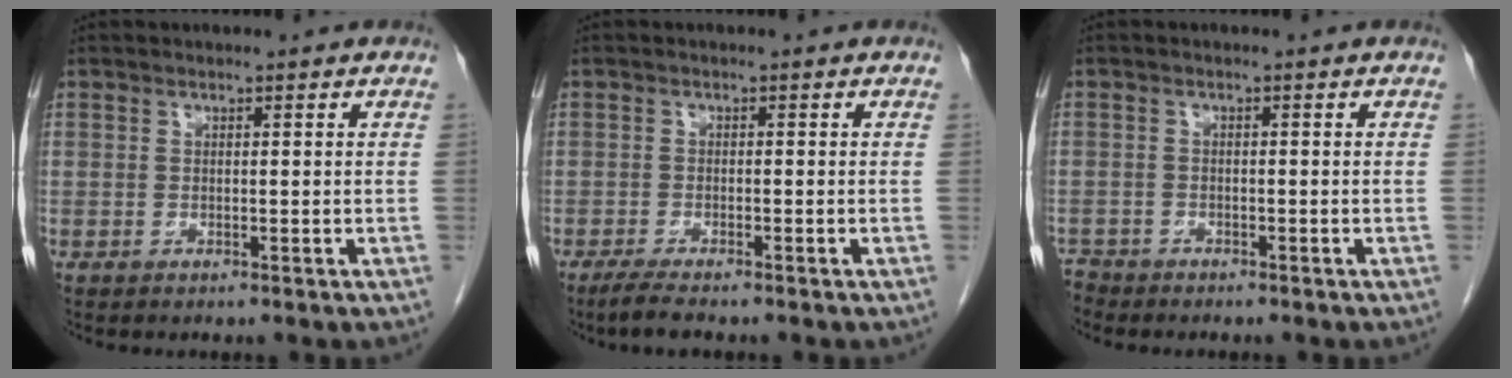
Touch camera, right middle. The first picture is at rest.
{"total": 3.1, "force": [-2.5, 0.2, 1.8], "torque": [-0.041, -0.008, -0.045]}
{"total": 2.0, "force": [-1.9, 0.4, -0.2], "torque": [0.003, -0.004, -0.037]}